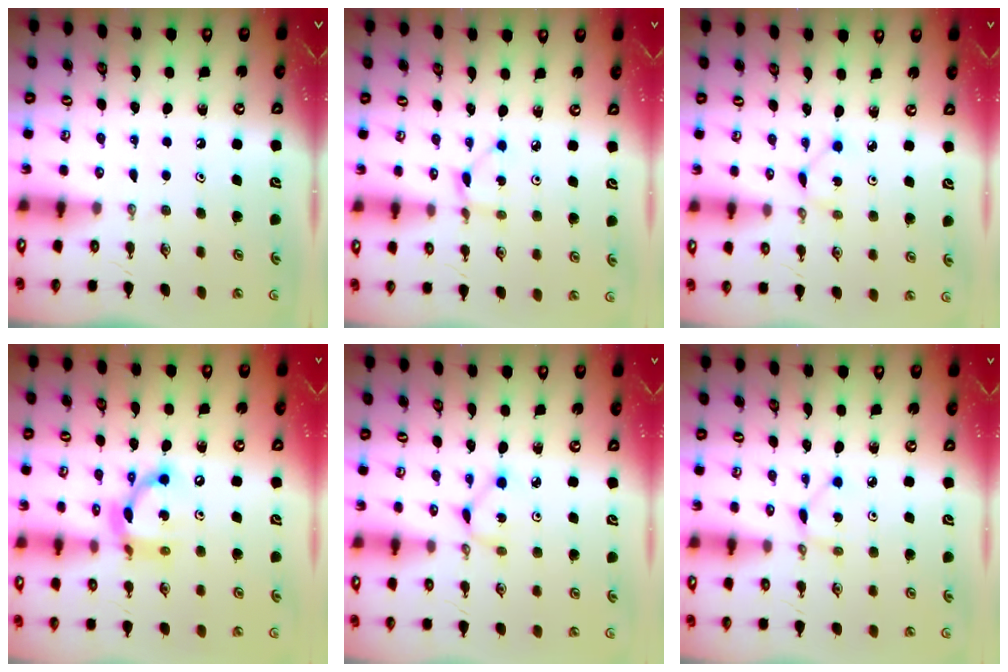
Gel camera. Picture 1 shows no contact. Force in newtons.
{"total": 2.1, "press": 2.1, "slide": 0.3}
{"total": 1.8, "press": 1.8, "slide": 0.3}
{"total": 12.5, "press": 12.4, "slide": 1.2}
{"total": 2.0, "press": 2.0, "slide": 0.1}
{"total": 3.0, "press": 3.0, "slide": 0.3}